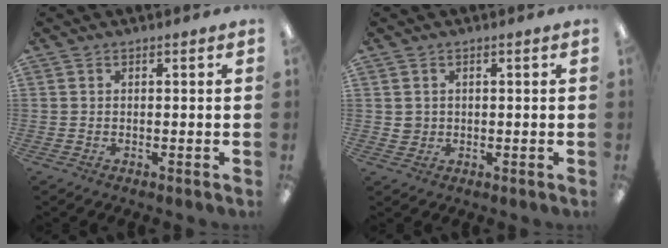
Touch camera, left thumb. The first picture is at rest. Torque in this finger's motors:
{"motor_torque": [-0.28, 0.26, 0.02, -0.02, 0.00]}